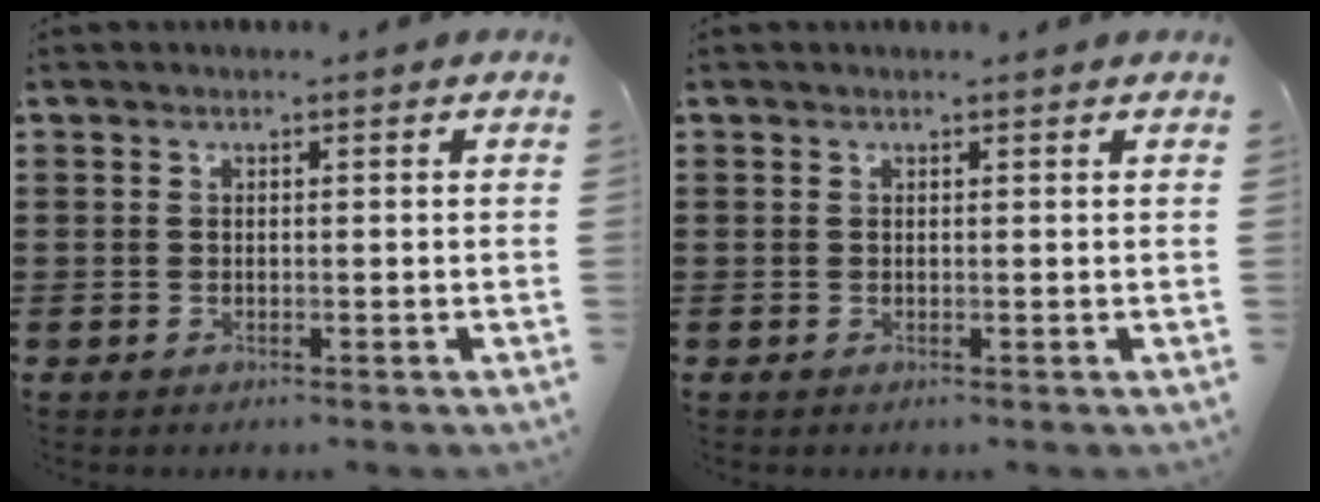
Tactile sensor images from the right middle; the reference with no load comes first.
{"total": 0.0}